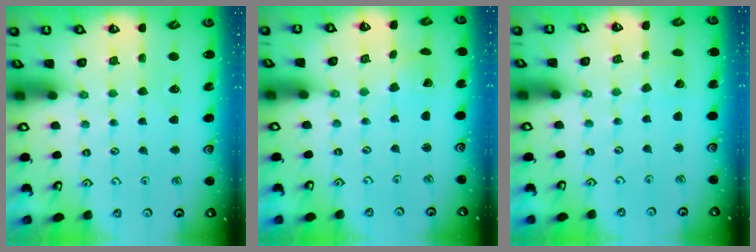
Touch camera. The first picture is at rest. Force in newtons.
{"total": 1.7, "press": 1.7, "slide": 0.0}
{"total": 1.4, "press": 1.4, "slide": 0.1}